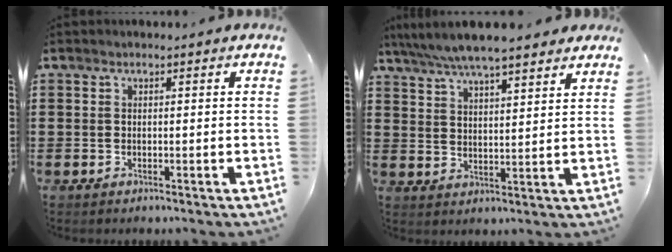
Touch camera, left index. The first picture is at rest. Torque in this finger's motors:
{"motor_torque": [2.14, 0.00, 1.06, 0.21]}